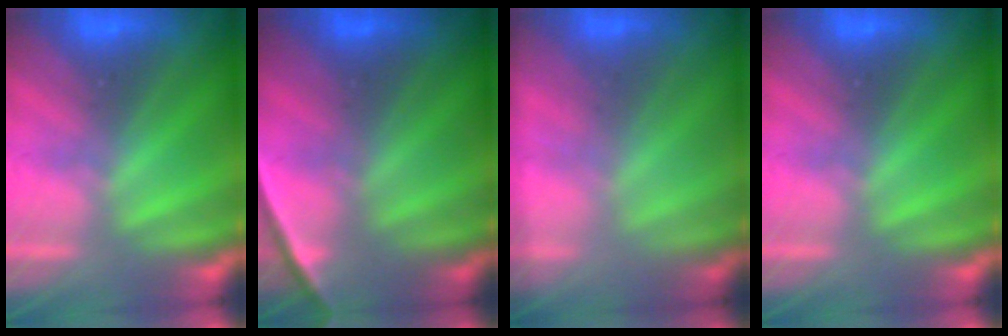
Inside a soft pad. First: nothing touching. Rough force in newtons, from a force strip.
{"total": 2.3}
{"total": 1.7}
{"total": 0.0}